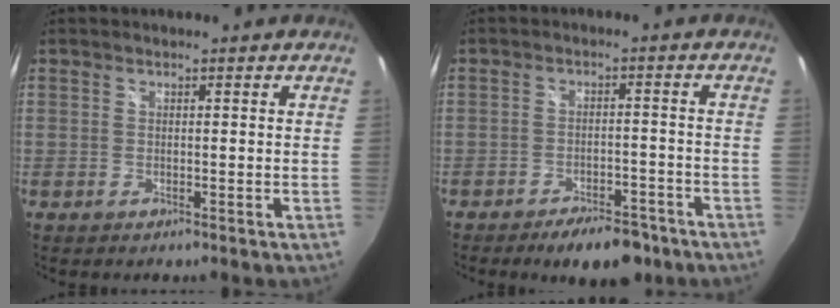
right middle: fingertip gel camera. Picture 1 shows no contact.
{"total": 9.1, "force": [-7.0, 3.6, 4.5], "torque": [-0.091, 0.001, -0.094]}